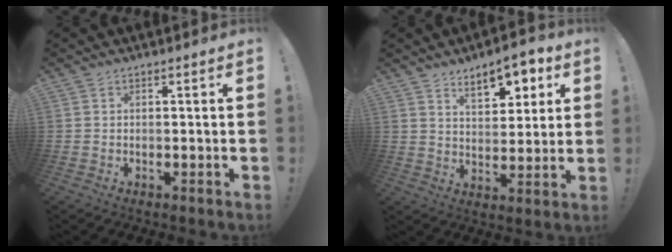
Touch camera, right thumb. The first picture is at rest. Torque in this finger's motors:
{"motor_torque": [0.03, 0.08, 0.63, 0.77, 0.01]}